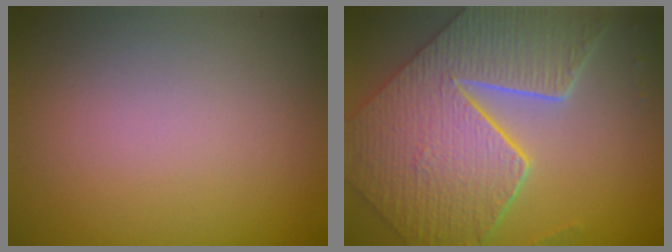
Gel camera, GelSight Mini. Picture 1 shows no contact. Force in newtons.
{"total": 9.3, "press": 6.7, "slide": 6.4}